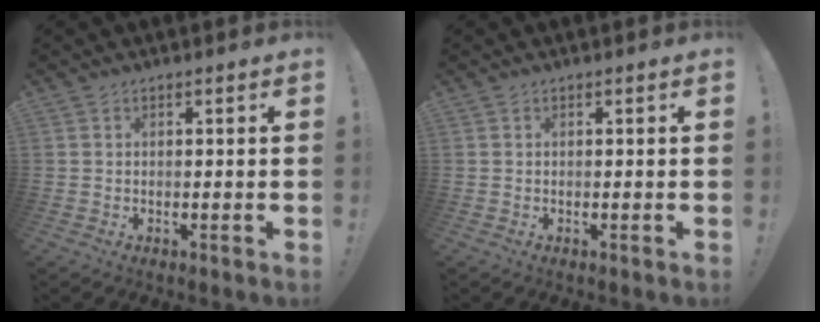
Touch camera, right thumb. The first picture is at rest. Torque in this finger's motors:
{"motor_torque": [-0.04, 0.04, 0.00, 0.00, 0.00]}